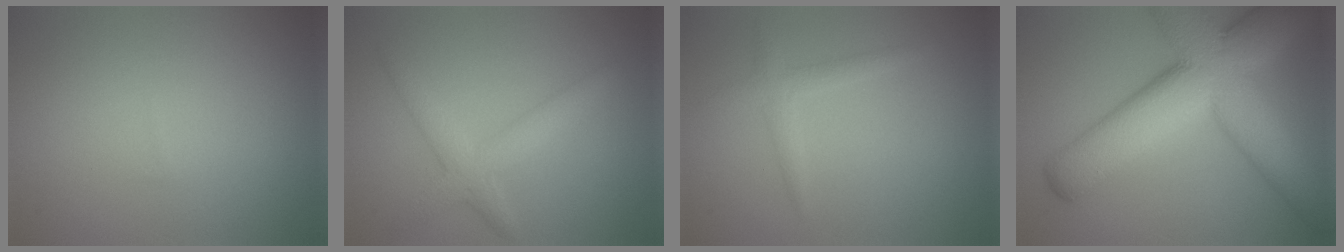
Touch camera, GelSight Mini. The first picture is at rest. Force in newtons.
{"total": 2.8, "press": 2.8, "slide": 0.1}
{"total": 1.6, "press": 1.6, "slide": 0.0}
{"total": 13.0, "press": 13.0, "slide": 0.9}